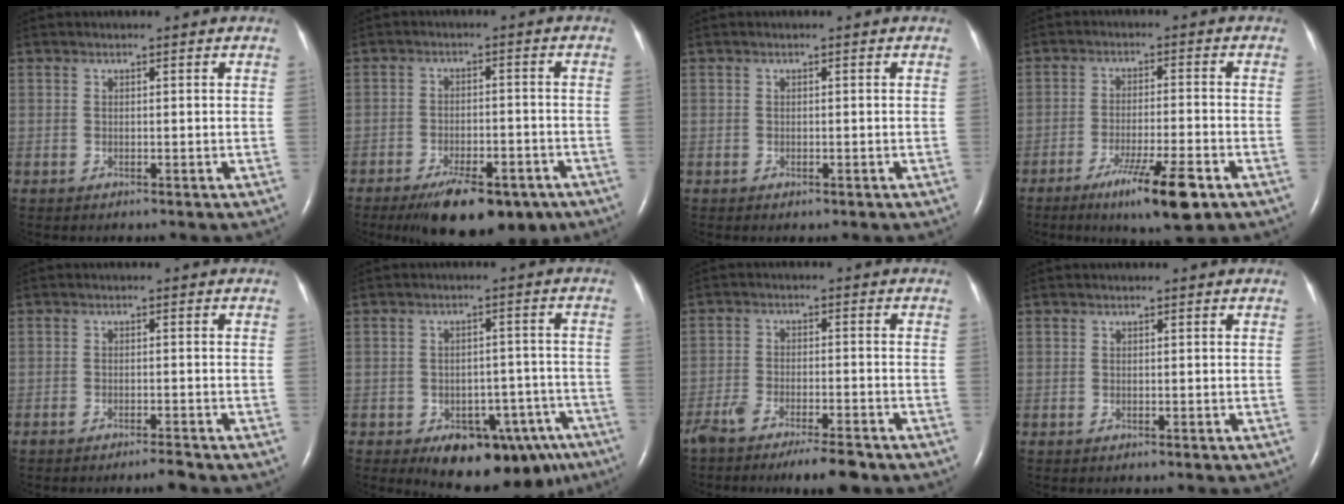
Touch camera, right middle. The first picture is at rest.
{"total": 12.2, "force": [-8.3, 4.5, 7.8], "torque": [-0.114, -0.006, -0.124]}
{"total": 0.5, "force": [-0.3, 0.3, 0.3], "torque": [-0.008, -0.001, -0.003]}
{"total": 9.6, "force": [-5.6, 0.5, 7.8], "torque": [-0.136, -0.021, -0.088]}
{"total": 2.1, "force": [-1.9, -0.1, 0.9], "torque": [-0.021, -0.004, -0.033]}
{"total": 13.7, "force": [-9.0, 6.8, 7.8], "torque": [-0.069, 0.023, -0.116]}
{"total": 9.8, "force": [-7.9, 1.6, 5.6], "torque": [-0.092, -0.012, -0.125]}
{"total": 0.0}